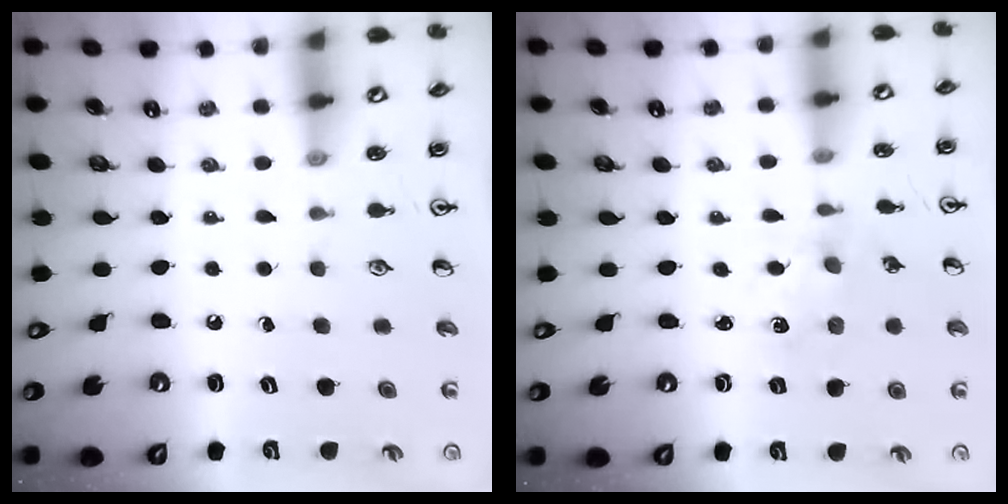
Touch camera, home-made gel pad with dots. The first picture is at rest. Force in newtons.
{"total": 1.5, "press": 1.5, "slide": 0.3}